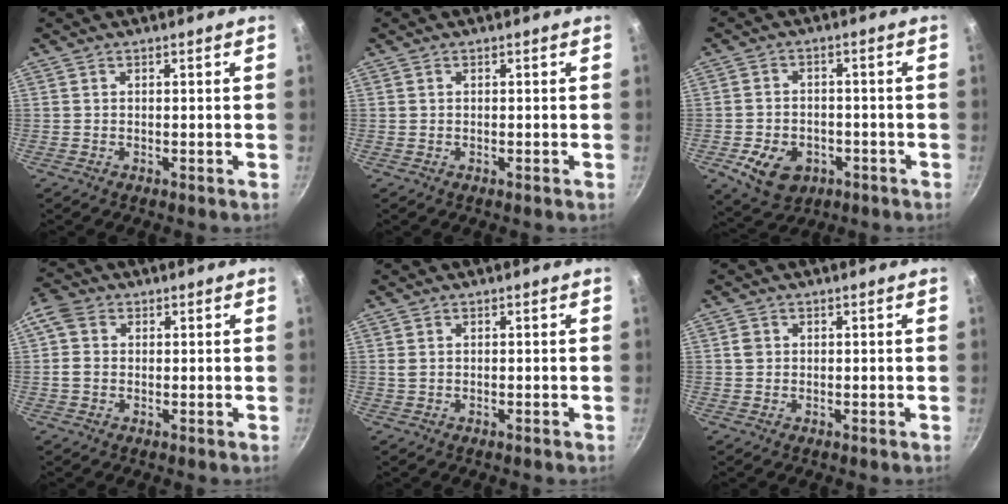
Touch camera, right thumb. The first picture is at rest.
{"total": 0.0}
{"total": 9.4, "force": [-3.6, 6.9, 5.3], "torque": [-0.076, 0.011, -0.047]}
{"total": 5.3, "force": [0.5, 4.4, 3.0], "torque": [-0.056, 0.009, -0.004]}
{"total": 0.9, "force": [0.0, 0.3, 0.8], "torque": [-0.016, 0.000, 0.000]}
{"total": 1.5, "force": [0.3, 1.3, 0.5], "torque": [-0.004, 0.005, 0.004]}